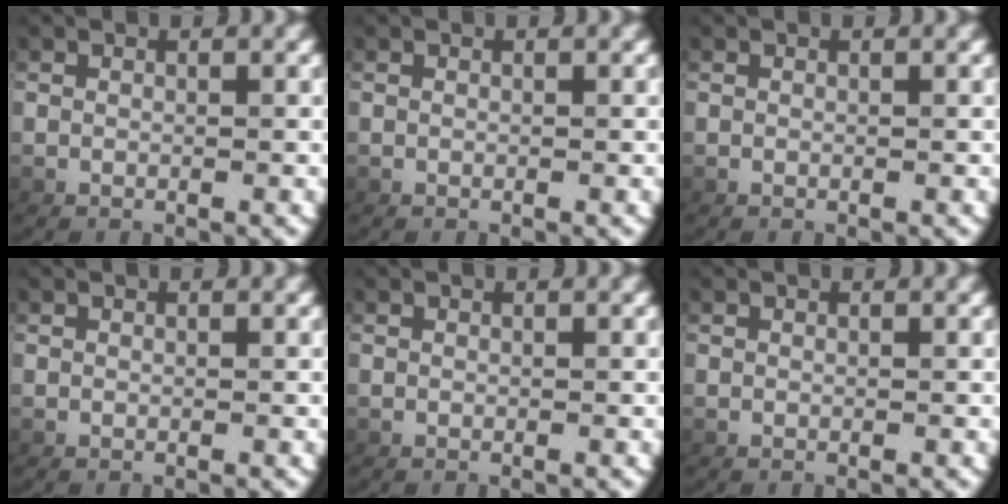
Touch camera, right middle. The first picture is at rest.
{"total": 0.0}
{"total": 0.0}
{"total": 0.0}
{"total": 0.0}
{"total": 0.0}